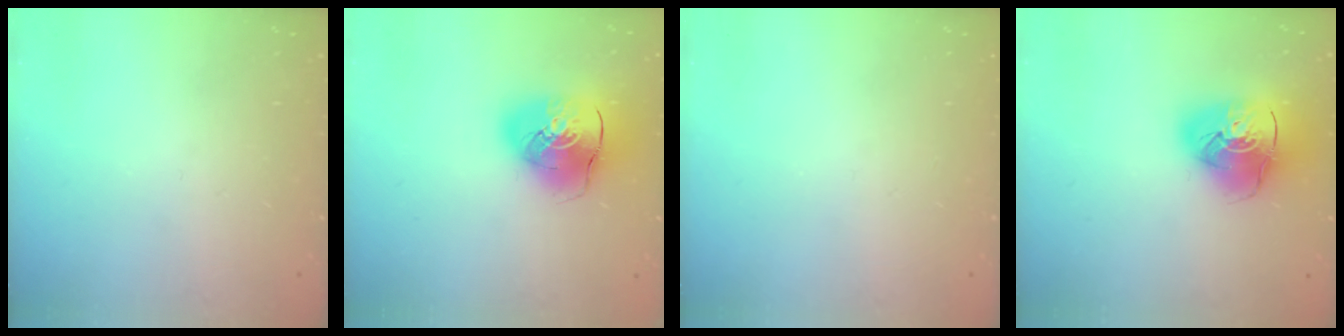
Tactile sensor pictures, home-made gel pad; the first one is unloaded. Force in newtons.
{"total": 13.9, "press": 13.7, "slide": 2.4}
{"total": 0.0}
{"total": 14.9, "press": 14.7, "slide": 2.1}